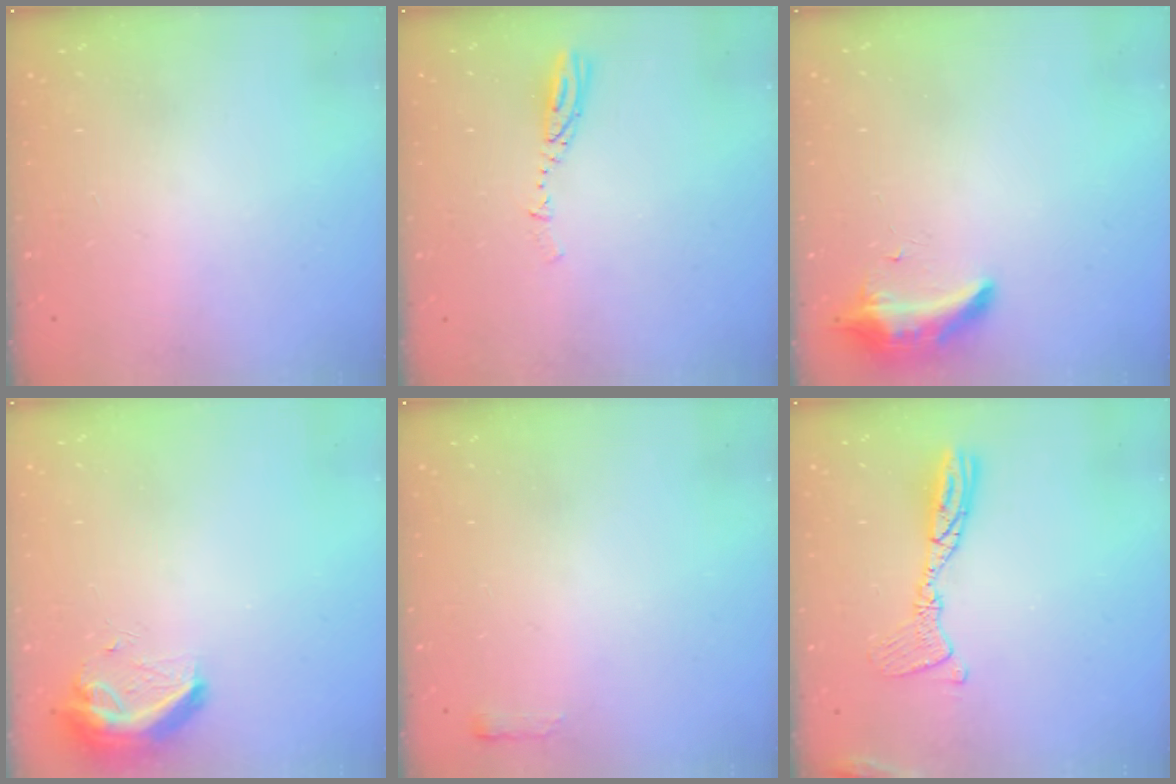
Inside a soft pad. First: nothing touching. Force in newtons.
{"total": 3.7, "press": 3.7, "slide": 0.4}
{"total": 8.3, "press": 8.3, "slide": 0.1}
{"total": 9.2, "press": 9.1, "slide": 1.1}
{"total": 2.4, "press": 2.4, "slide": 0.4}
{"total": 12.4, "press": 12.4, "slide": 1.1}